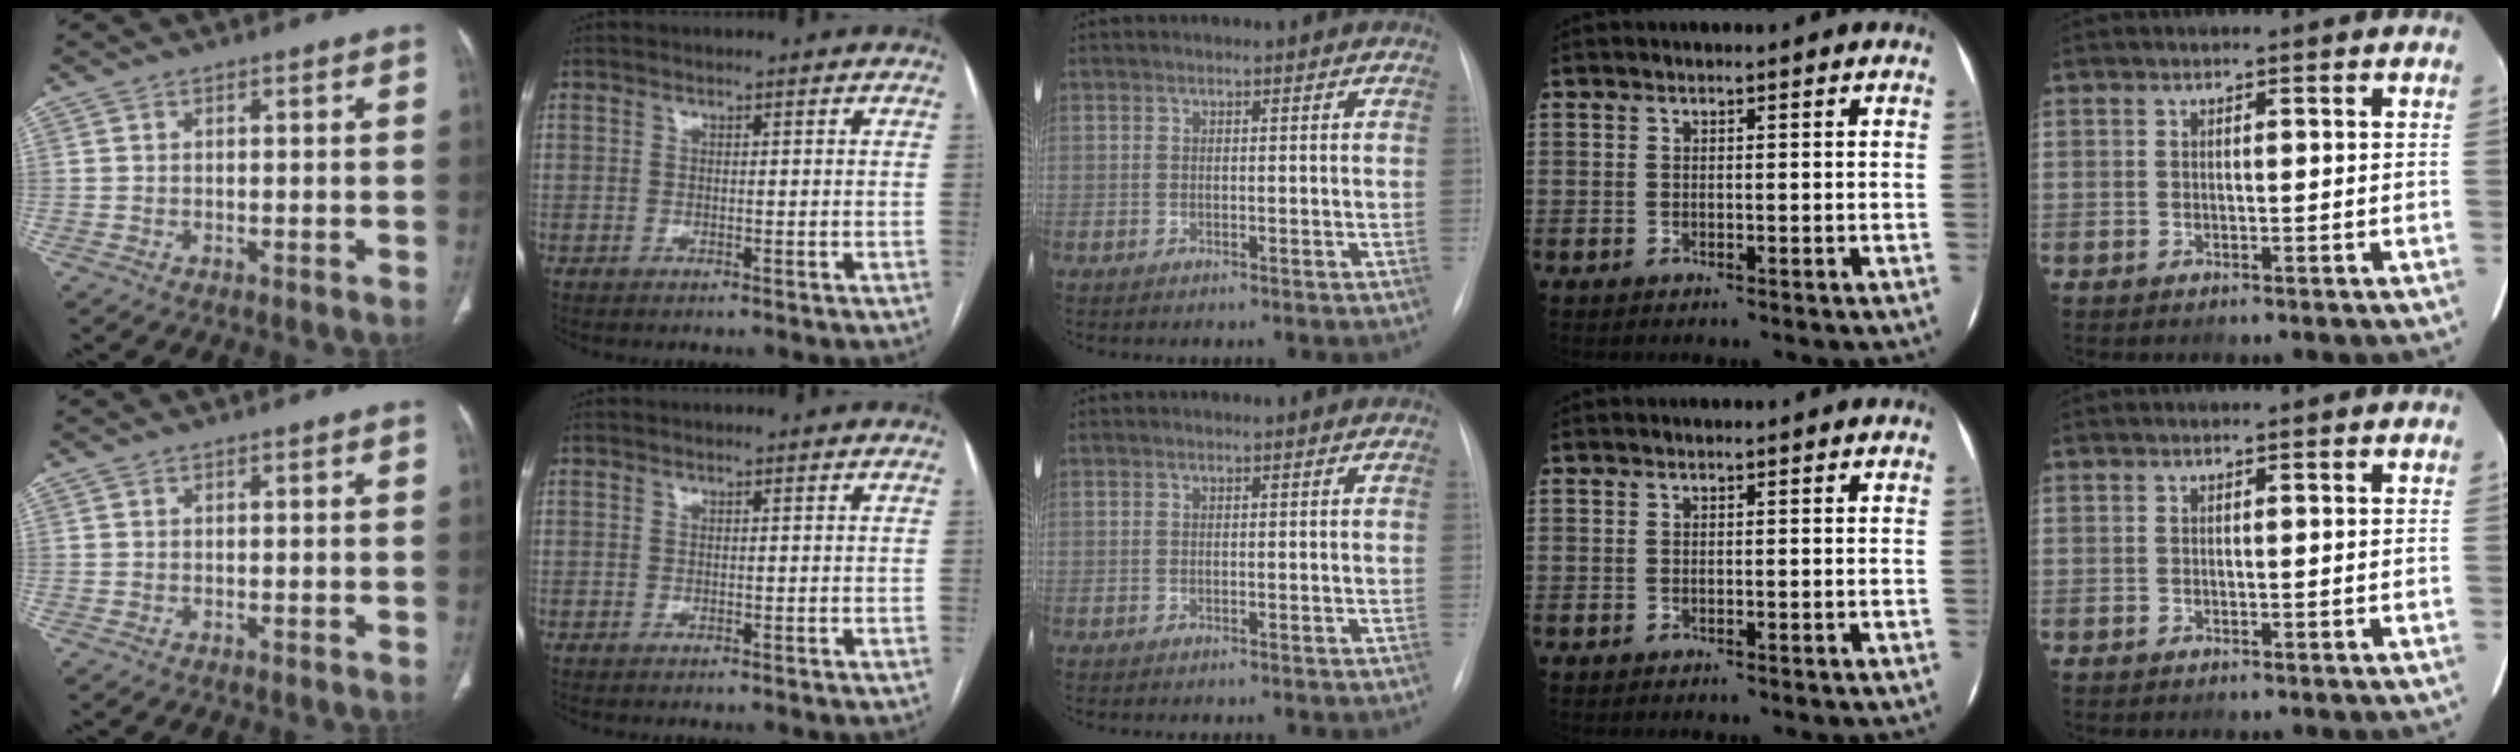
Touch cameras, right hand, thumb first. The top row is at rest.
{}